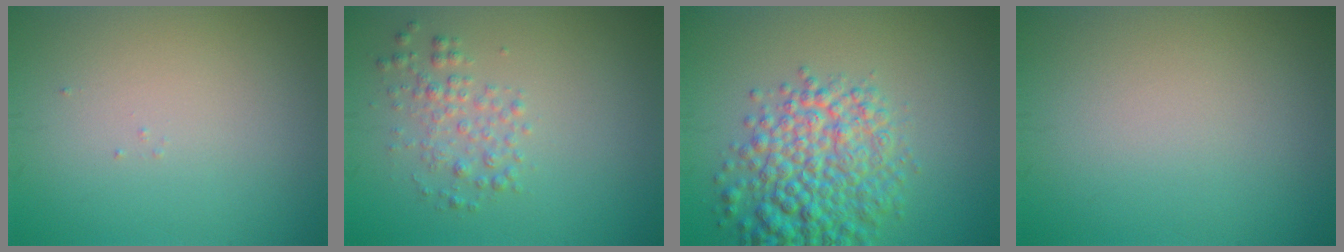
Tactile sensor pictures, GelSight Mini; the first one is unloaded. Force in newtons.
{"total": 2.2, "press": 2.2, "slide": 0.1}
{"total": 6.9, "press": 6.9, "slide": 0.4}
{"total": 0.0}